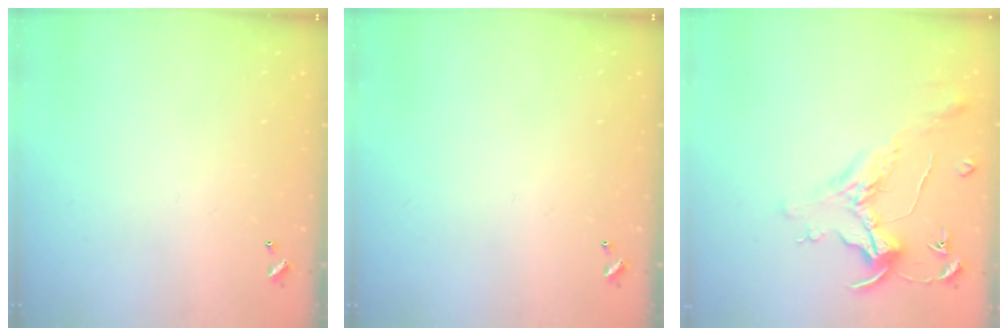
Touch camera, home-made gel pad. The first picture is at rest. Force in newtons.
{"total": 0.0}
{"total": 1.6, "press": 1.4, "slide": 0.7}